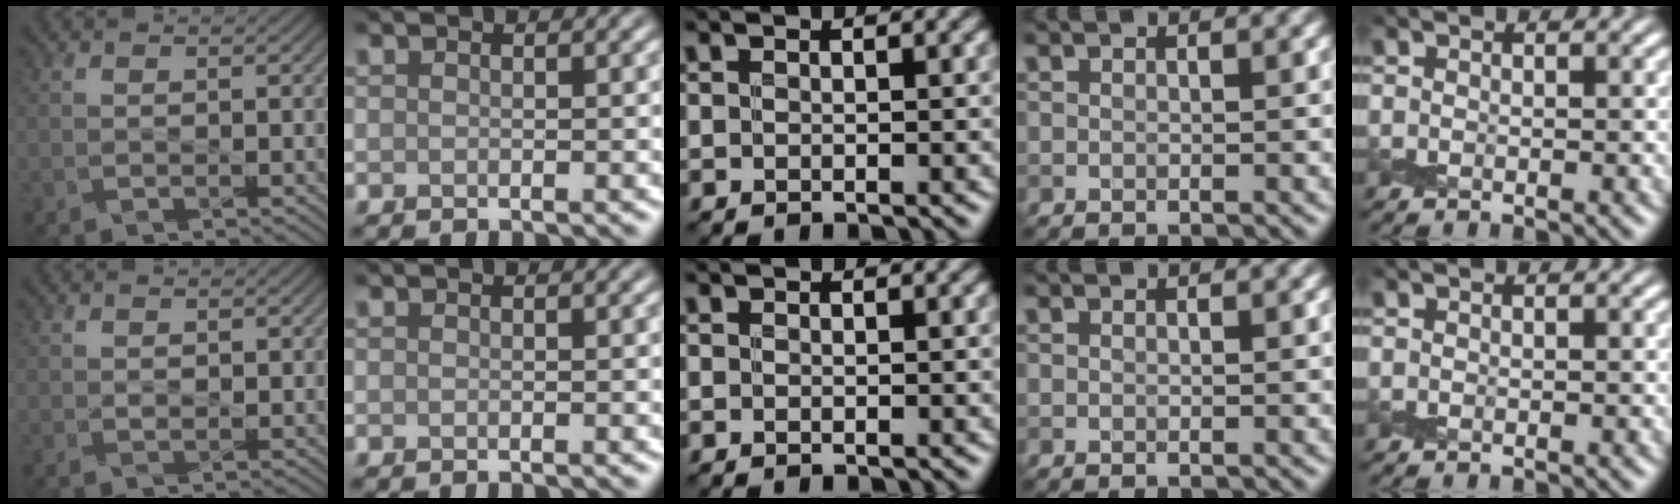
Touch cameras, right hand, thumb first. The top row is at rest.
{"thumb": {"total": 0.7, "force": [0.5, 0.4, 0.4], "torque": [-0.009, -0.003, 0.010]}}